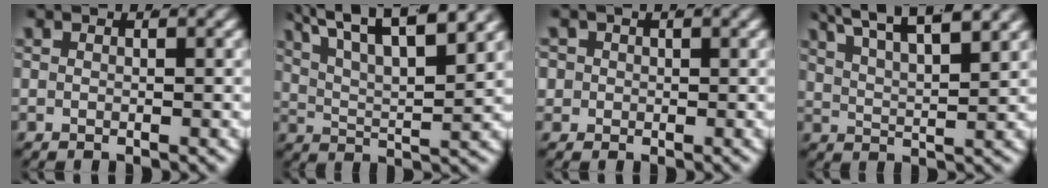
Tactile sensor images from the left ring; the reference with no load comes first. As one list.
[{"total": 7.2, "force": [4.0, 3.3, 4.9], "torque": [-0.090, -0.006, 0.069]}, {"total": 2.7, "force": [0.1, 2.6, 0.7], "torque": [-0.025, -0.005, 0.001]}, {"total": 5.9, "force": [4.3, 1.9, 3.6], "torque": [-0.062, 0.005, 0.072]}]